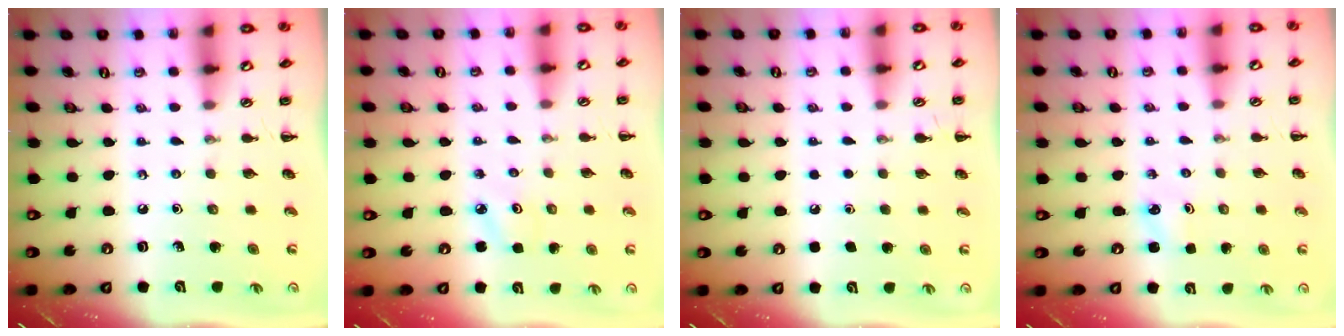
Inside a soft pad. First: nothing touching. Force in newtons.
{"total": 2.3, "press": 2.2, "slide": 0.5}
{"total": 1.8, "press": 1.8, "slide": 0.1}
{"total": 1.8, "press": 1.7, "slide": 0.5}